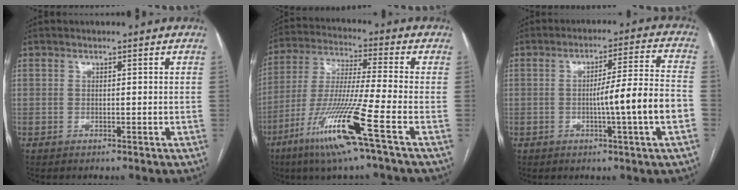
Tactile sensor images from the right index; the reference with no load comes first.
{"total": 14.8, "force": [-7.4, -1.3, 12.8], "torque": [-0.264, -0.032, -0.141]}
{"total": 10.3, "force": [-2.4, -0.9, 10.0], "torque": [-0.154, 0.005, -0.038]}